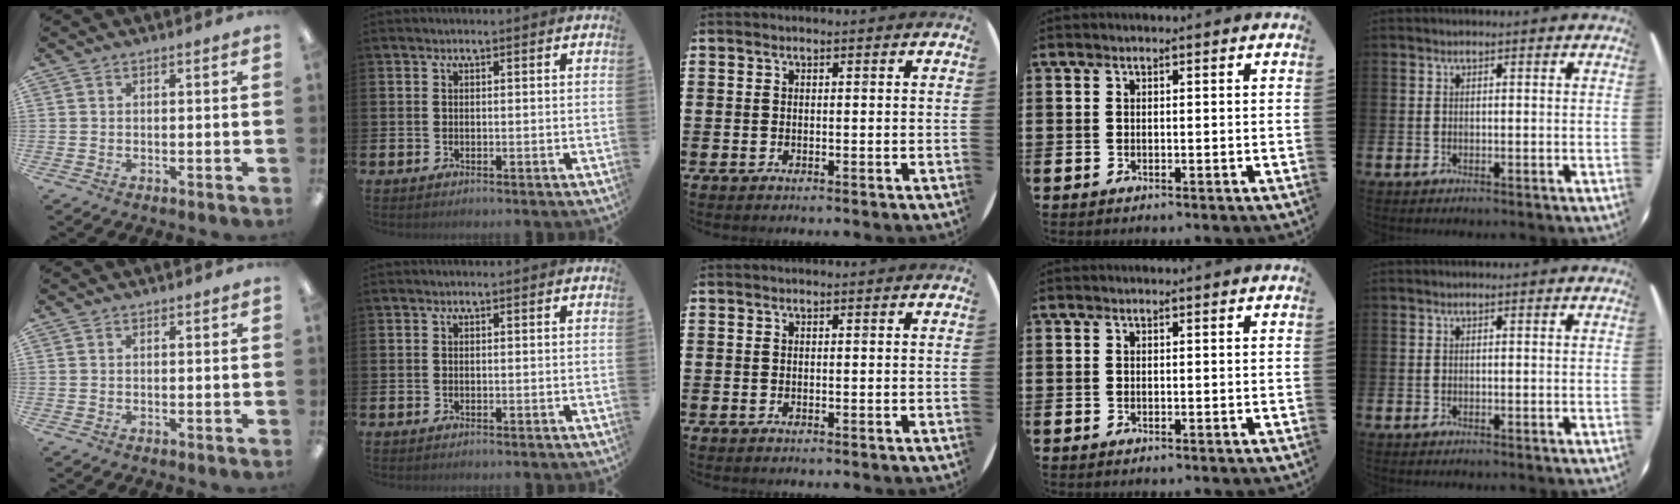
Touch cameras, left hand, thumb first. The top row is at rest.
{}